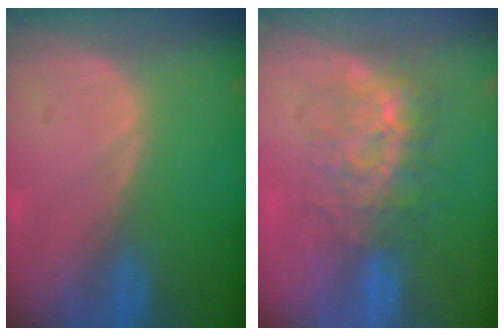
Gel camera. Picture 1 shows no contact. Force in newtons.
{"total": 7.6, "press": 7.1, "slide": 2.8}